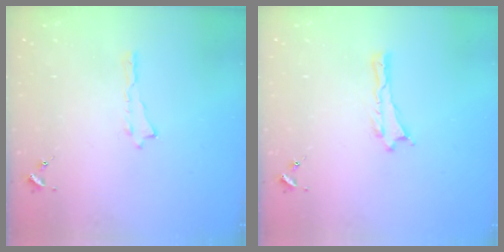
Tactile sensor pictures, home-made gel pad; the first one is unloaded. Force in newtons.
{"total": 0.0}